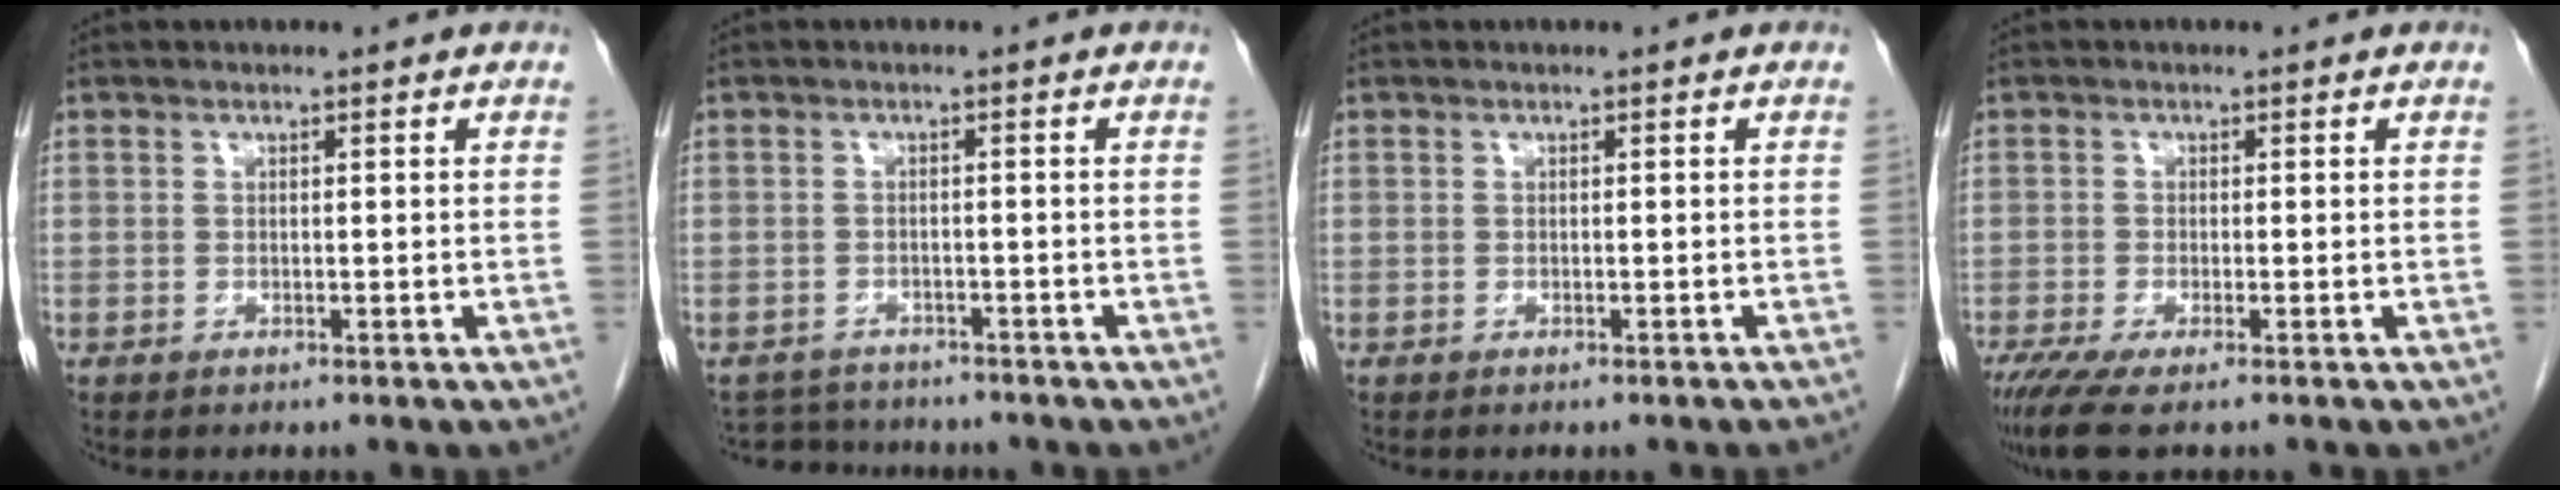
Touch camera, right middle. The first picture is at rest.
{"total": 4.4, "force": [-4.2, 1.2, -0.3], "torque": [0.005, 0.002, -0.064]}
{"total": 0.9, "force": [-0.8, -0.1, 0.4], "torque": [-0.005, 0.002, -0.012]}
{"total": 4.9, "force": [-3.4, 0.4, 3.5], "torque": [-0.061, -0.014, -0.061]}